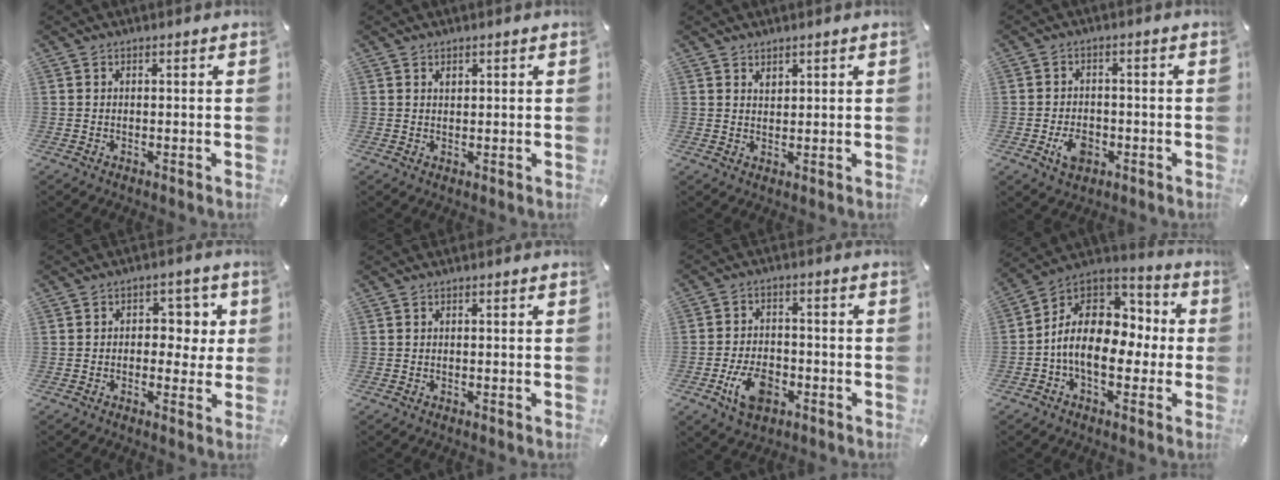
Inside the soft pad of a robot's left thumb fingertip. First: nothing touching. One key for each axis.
{"total": 1.1, "fx": 0.6, "fy": 0.8, "fz": 0.3, "tx": 0.000, "ty": -0.003, "tz": 0.011}
{"total": 1.8, "fx": 1.4, "fy": 1.1, "fz": 0.3, "tx": 0.001, "ty": -0.003, "tz": 0.024}
{"total": 5.9, "fx": -2.2, "fy": 4.1, "fz": 3.5, "tx": -0.067, "ty": 0.003, "tz": -0.042}
{"total": 6.4, "fx": 0.4, "fy": 4.8, "fz": 4.2, "tx": -0.049, "ty": 0.003, "tz": -0.003}
{"total": 0.0}
{"total": 9.3, "fx": -3.8, "fy": 5.7, "fz": 6.2, "tx": -0.125, "ty": 0.010, "tz": -0.069}
{"total": 14.9, "fx": -2.1, "fy": 10.3, "fz": 10.5, "tx": -0.195, "ty": 0.003, "tz": -0.037}